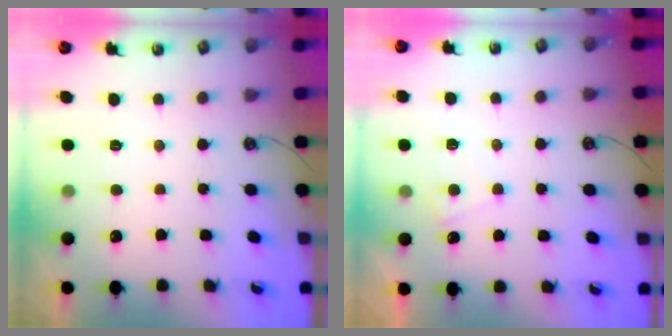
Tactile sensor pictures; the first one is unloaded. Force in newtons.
{"total": 2.4, "press": 2.4, "slide": 0.3}